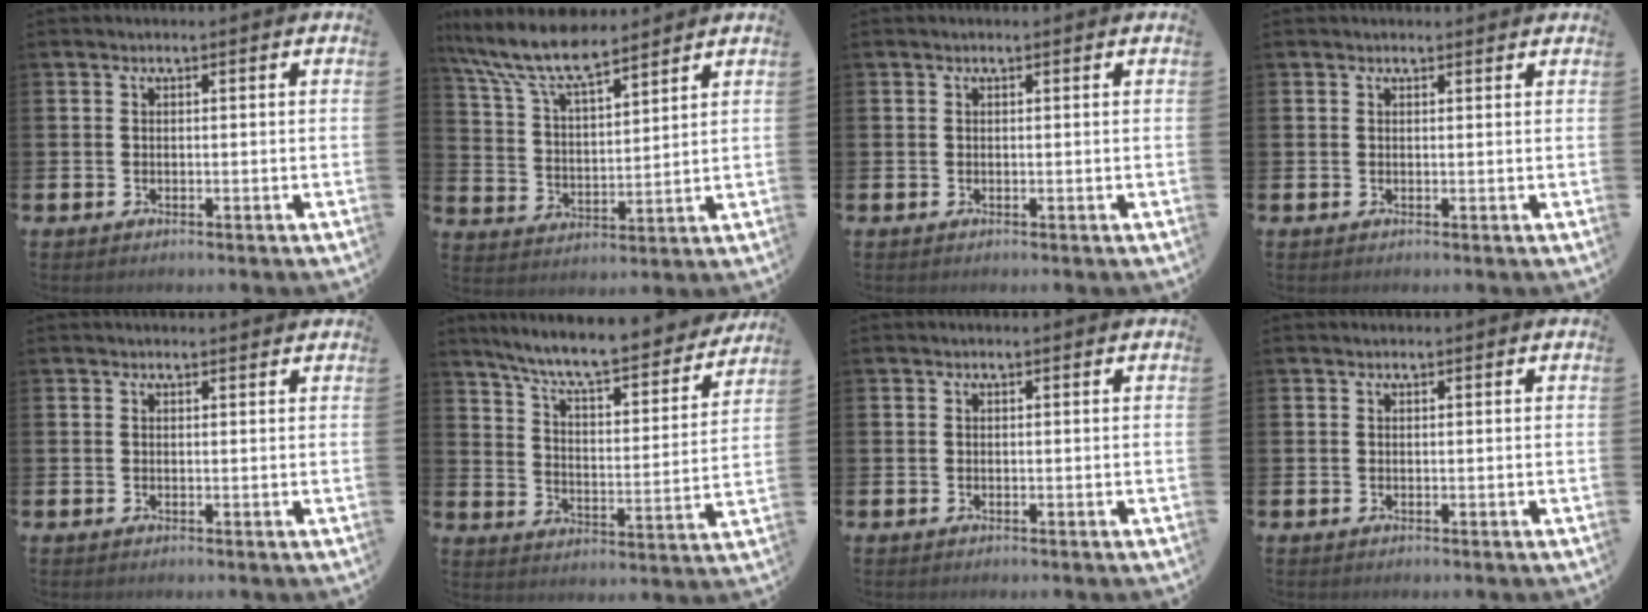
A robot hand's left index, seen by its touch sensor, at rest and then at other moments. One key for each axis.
{"total": 9.7, "fx": 8.4, "fy": 2.3, "fz": 4.2, "tx": -0.118, "ty": -0.037, "tz": 0.151}
{"total": 0.0}
{"total": 0.7, "fx": 0.7, "fy": 0.1, "fz": 0.1, "tx": 0.006, "ty": -0.002, "tz": 0.011}
{"total": 0.8, "fx": 0.8, "fy": 0.1, "fz": 0.2, "tx": 0.005, "ty": -0.001, "tz": 0.013}
{"total": 8.8, "fx": 8.1, "fy": 1.0, "fz": 3.3, "tx": -0.094, "ty": -0.060, "tz": 0.135}
{"total": 0.0}
{"total": 0.0}